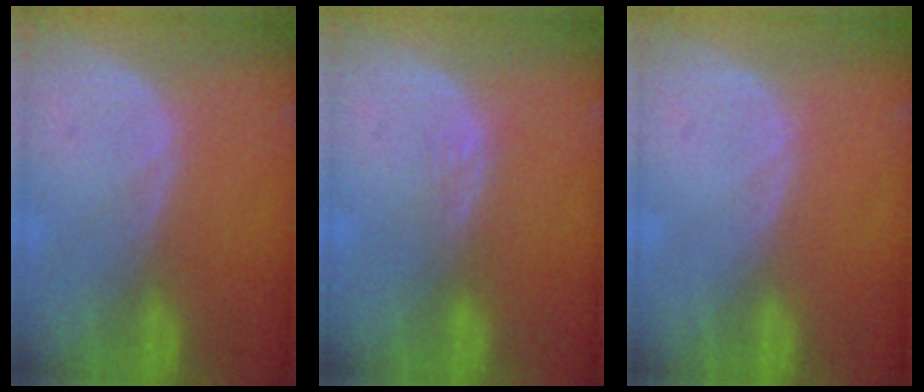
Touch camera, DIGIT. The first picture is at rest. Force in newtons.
{"total": 1.1, "press": 1.1, "slide": 0.1}
{"total": 0.0}